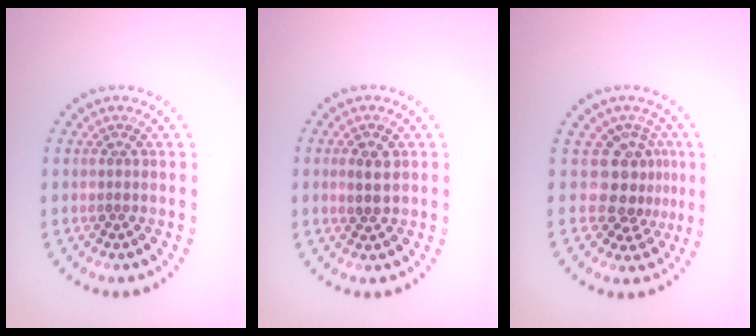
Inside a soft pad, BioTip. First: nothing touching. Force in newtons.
{"total": 2.0, "press": 2.0, "slide": 0.4}
{"total": 3.4, "press": 2.5, "slide": 2.4}